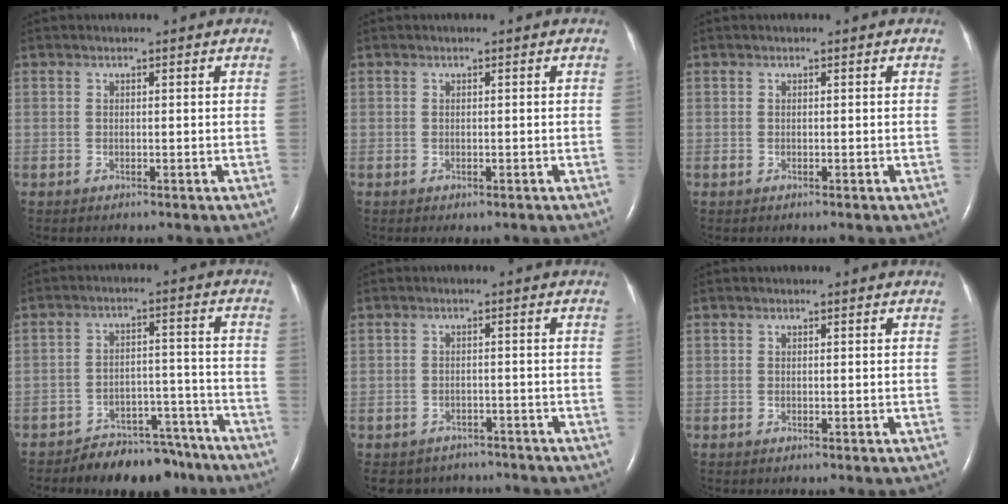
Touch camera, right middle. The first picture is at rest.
{"total": 0.6, "force": [-0.4, 0.3, 0.4], "torque": [-0.009, -0.003, 0.000]}
{"total": 0.0}
{"total": 11.4, "force": [-10.1, 4.4, 2.9], "torque": [-0.011, 0.028, -0.142]}
{"total": 7.0, "force": [-6.4, 3.0, 0.3], "torque": [-0.006, 0.009, -0.075]}
{"total": 0.0}